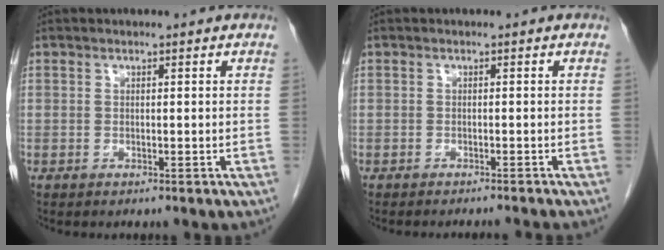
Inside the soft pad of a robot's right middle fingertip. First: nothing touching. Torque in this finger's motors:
{"motor_torque": [0.09, -0.03, 0.01, 0.02]}